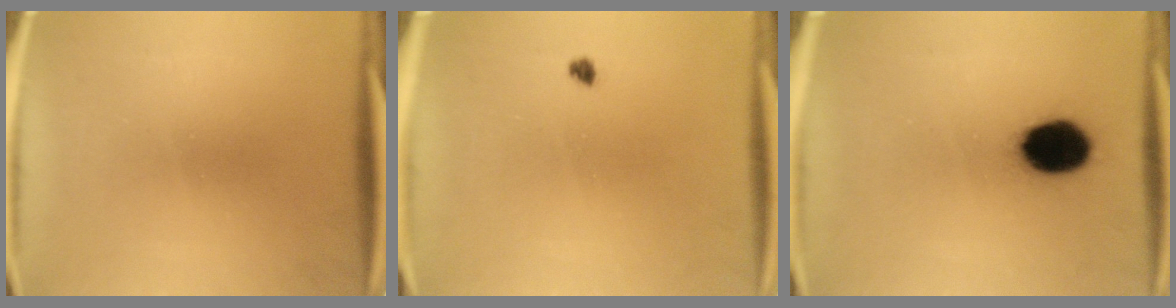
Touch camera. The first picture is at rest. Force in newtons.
{"total": 1.0}
{"total": 12.7}